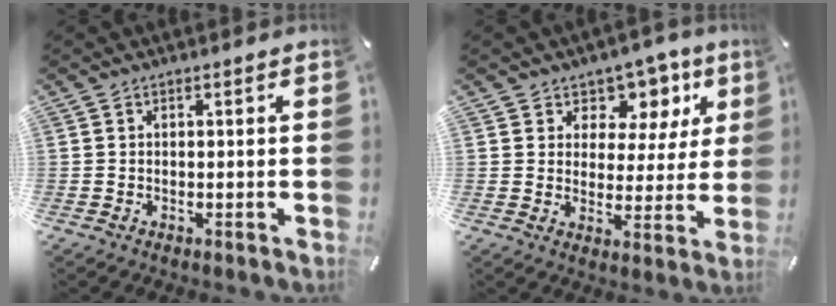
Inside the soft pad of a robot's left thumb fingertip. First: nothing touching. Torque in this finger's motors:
{"motor_torque": [0.32, -0.21, 0.31, -0.01, 0.04]}